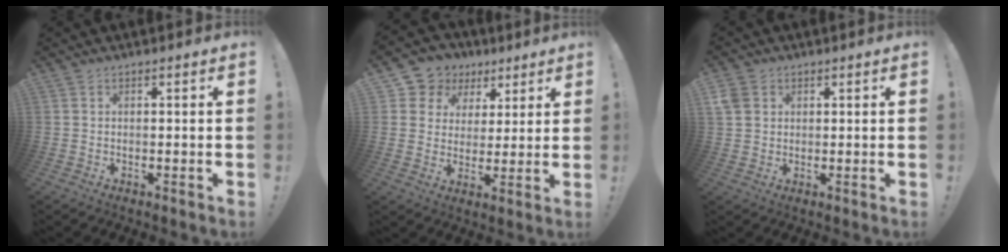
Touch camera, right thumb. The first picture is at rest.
{"total": 8.2, "force": [3.5, 7.2, 1.8], "torque": [-0.038, -0.021, 0.076]}
{"total": 4.8, "force": [2.1, 3.9, 1.8], "torque": [-0.037, 0.003, 0.046]}